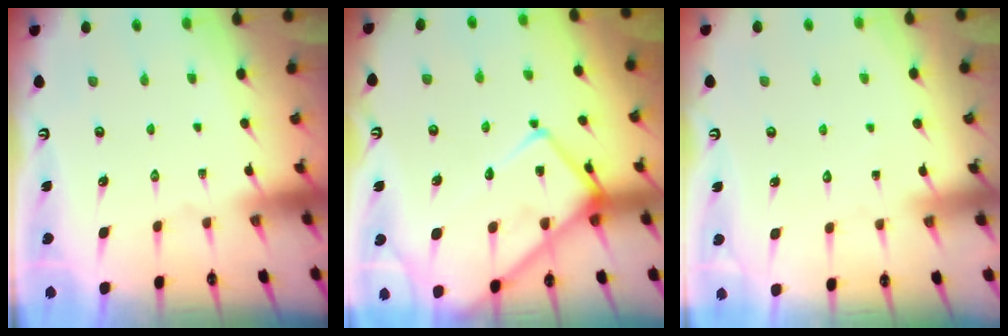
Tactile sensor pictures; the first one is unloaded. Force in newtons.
{"total": 17.8, "press": 17.7, "slide": 1.6}
{"total": 3.3, "press": 3.3, "slide": 0.2}